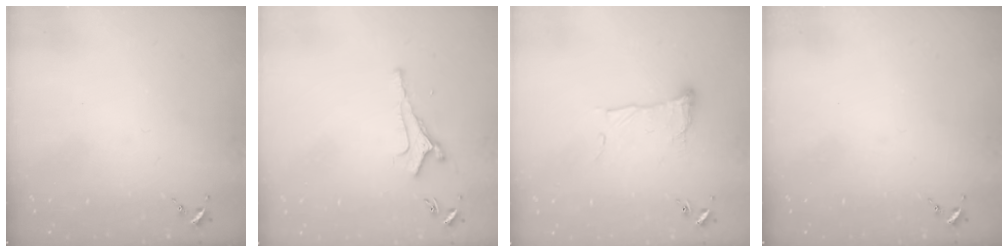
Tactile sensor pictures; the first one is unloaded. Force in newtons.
{"total": 3.9, "press": 3.8, "slide": 0.7}
{"total": 7.8, "press": 7.8, "slide": 0.1}
{"total": 0.0}